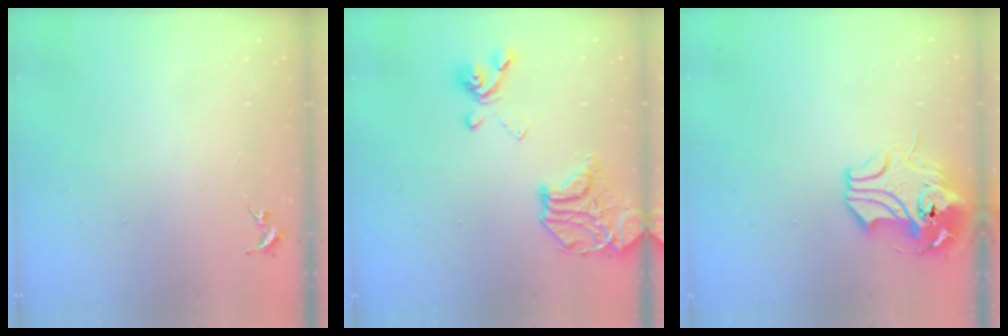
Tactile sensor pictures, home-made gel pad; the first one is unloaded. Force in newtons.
{"total": 18.3, "press": 18.1, "slide": 2.4}
{"total": 12.0, "press": 11.8, "slide": 2.2}